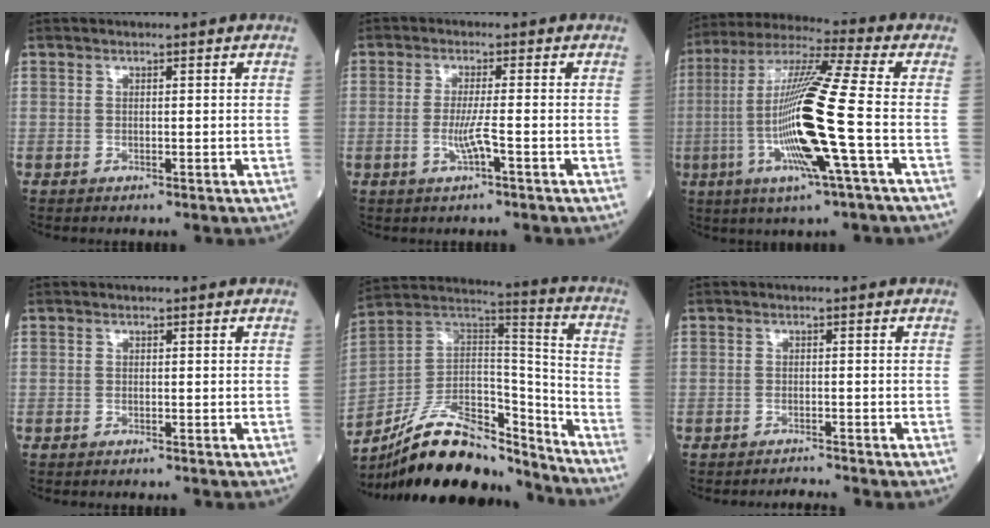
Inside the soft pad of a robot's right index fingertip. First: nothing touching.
{"total": 3.3, "force": [-1.1, -0.3, 3.1], "torque": [-0.065, -0.006, -0.024]}
{"total": 18.0, "force": [-3.5, -0.7, 17.6], "torque": [-0.358, -0.008, -0.079]}
{"total": 0.0}
{"total": 21.6, "force": [-17.7, 6.8, 10.4], "torque": [-0.210, 0.034, -0.307]}
{"total": 1.5, "force": [-1.4, -0.6, -0.3], "torque": [0.004, -0.008, -0.021]}